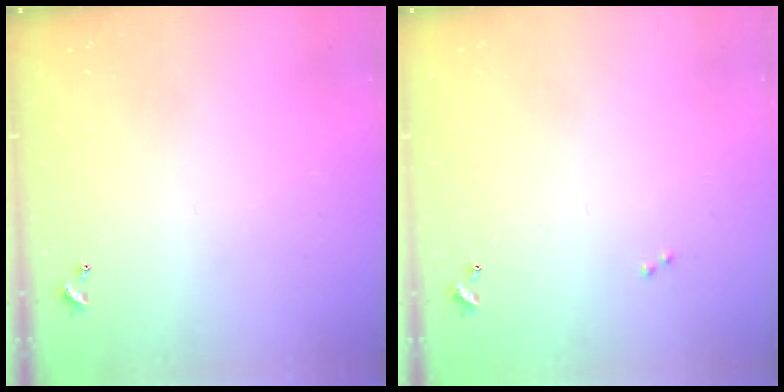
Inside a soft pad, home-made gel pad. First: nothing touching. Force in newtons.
{"total": 0.7, "press": 0.6, "slide": 0.4}